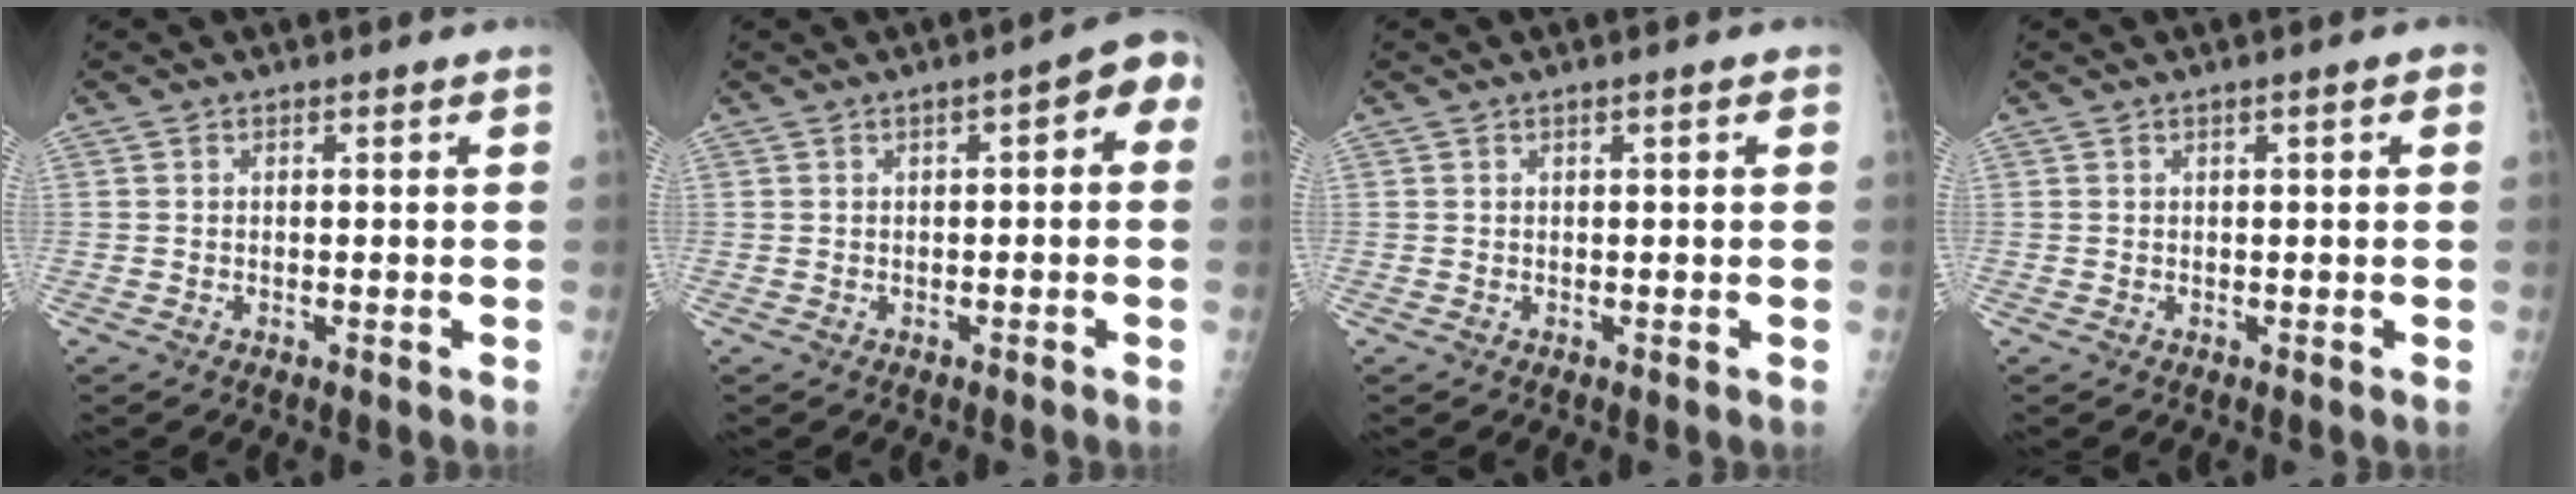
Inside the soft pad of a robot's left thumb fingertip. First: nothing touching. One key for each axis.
{"total": 5.3, "fx": 0.7, "fy": 2.3, "fz": 4.7, "tx": -0.039, "ty": 0.022, "tz": -0.003}
{"total": 0.9, "fx": 0.4, "fy": 0.2, "fz": 0.7, "tx": -0.012, "ty": 0.002, "tz": 0.005}
{"total": 1.5, "fx": 0.6, "fy": 0.4, "fz": 1.4, "tx": -0.019, "ty": 0.002, "tz": 0.006}